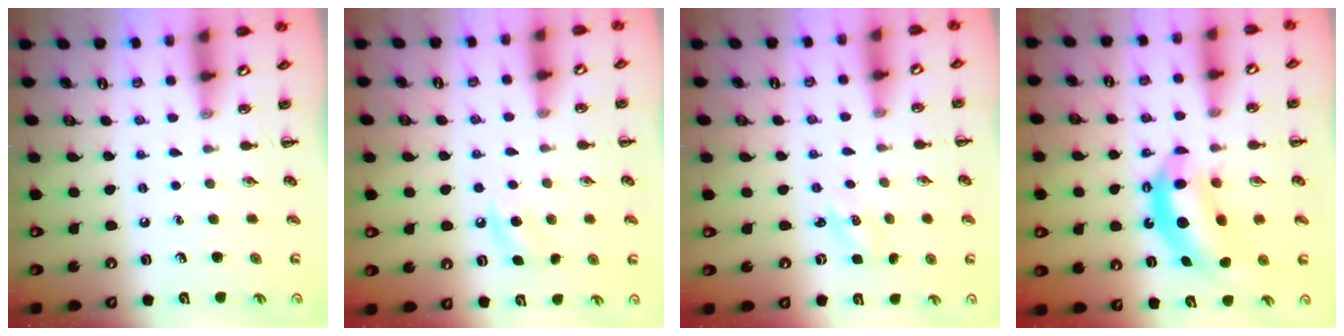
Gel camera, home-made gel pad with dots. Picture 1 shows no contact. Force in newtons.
{"total": 6.3, "press": 6.1, "slide": 1.5}
{"total": 2.1, "press": 2.0, "slide": 0.6}
{"total": 11.4, "press": 10.9, "slide": 3.2}